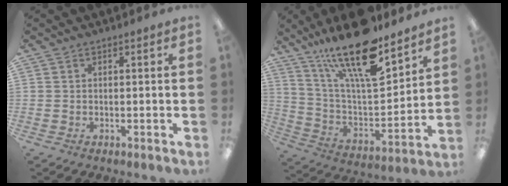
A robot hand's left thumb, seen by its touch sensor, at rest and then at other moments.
{"total": 23.1, "force": [16.4, 7.4, 14.6], "torque": [-0.252, -0.101, 0.277]}